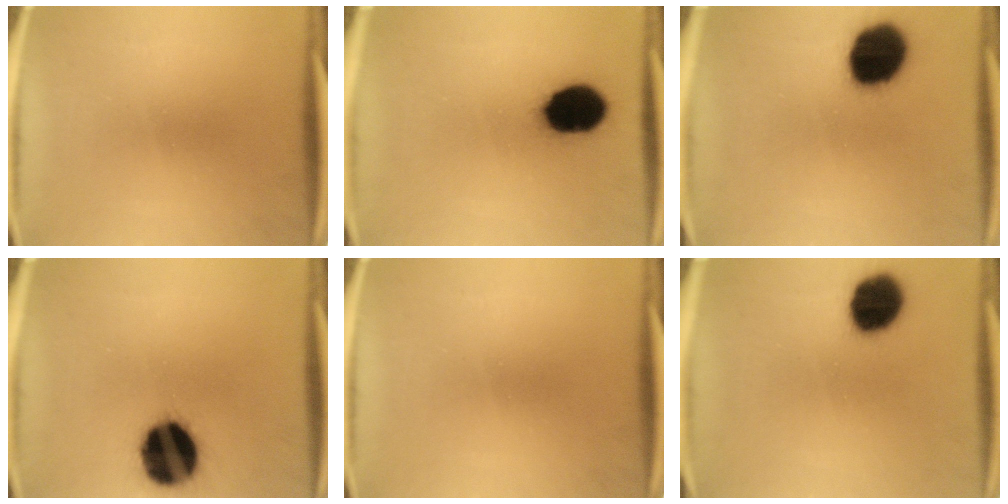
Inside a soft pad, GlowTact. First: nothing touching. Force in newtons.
{"total": 14.2}
{"total": 17.9}
{"total": 18.5}
{"total": 0.0}
{"total": 13.3}